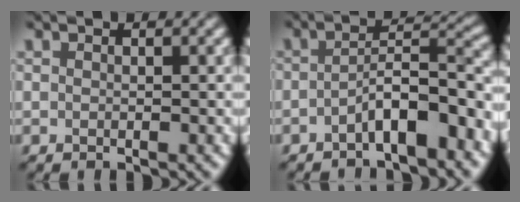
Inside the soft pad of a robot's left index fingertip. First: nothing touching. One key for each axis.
{"total": 5.8, "fx": -3.3, "fy": 1.8, "fz": 4.4, "tx": -0.068, "ty": 0.021, "tz": -0.060}